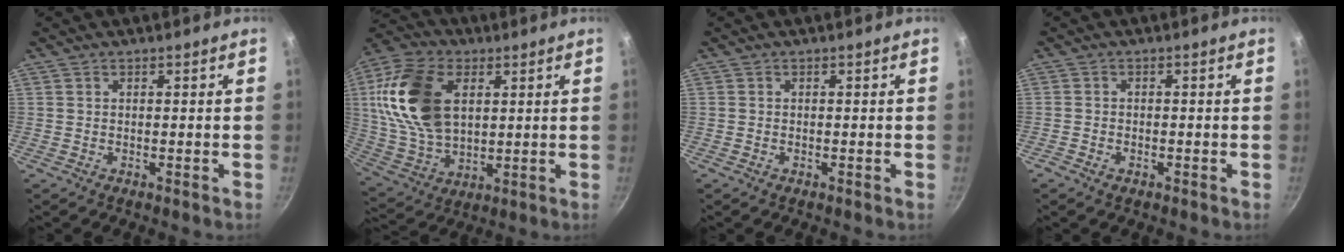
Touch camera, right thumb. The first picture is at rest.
{"total": 20.7, "force": [4.8, 13.1, 15.3], "torque": [-0.276, -0.003, 0.095]}
{"total": 0.0}
{"total": 1.8, "force": [-1.1, 1.1, 0.8], "torque": [-0.023, 0.005, -0.022]}